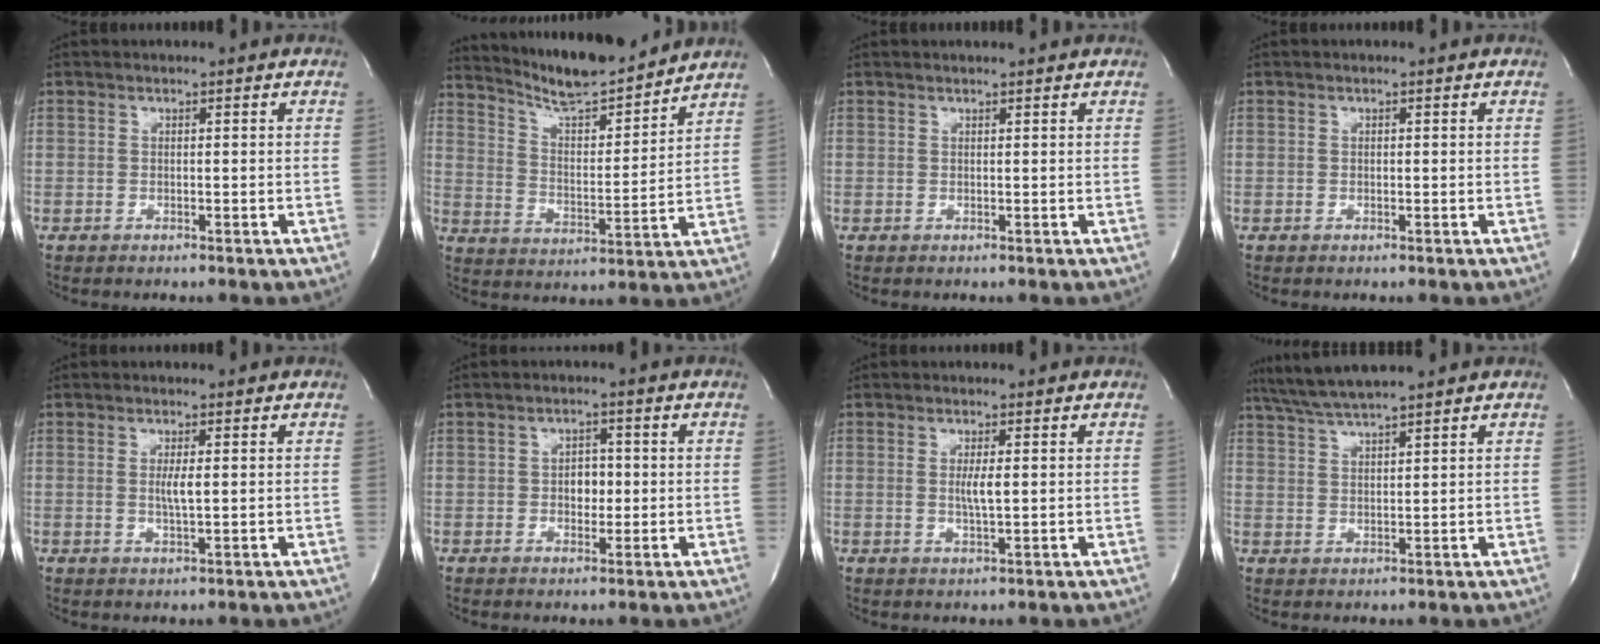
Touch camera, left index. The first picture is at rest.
{"total": 14.0, "force": [13.0, 0.9, 5.0], "torque": [-0.089, -0.002, 0.215]}
{"total": 2.2, "force": [2.1, 0.0, 0.7], "torque": [-0.009, 0.010, 0.024]}
{"total": 0.0}
{"total": 2.4, "force": [0.2, 0.1, 2.4], "torque": [-0.049, -0.005, 0.003]}
{"total": 3.1, "force": [-0.2, 2.1, 2.4], "torque": [-0.031, 0.005, -0.002]}
{"total": 2.6, "force": [0.2, 0.2, 2.6], "torque": [-0.053, -0.005, 0.003]}
{"total": 7.4, "force": [6.4, -0.6, 3.6], "torque": [-0.066, 0.023, 0.117]}